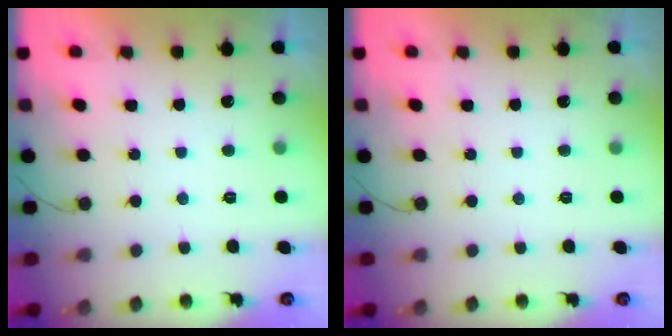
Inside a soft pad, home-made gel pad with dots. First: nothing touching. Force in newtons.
{"total": 0.0}